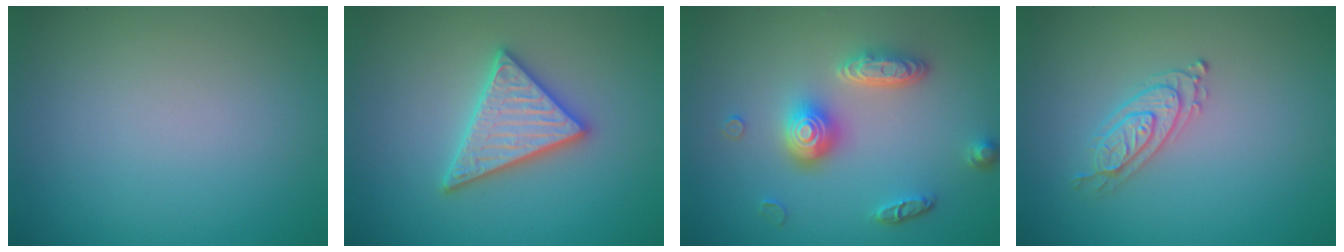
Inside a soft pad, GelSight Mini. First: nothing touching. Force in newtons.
{"total": 4.7, "press": 4.7, "slide": 0.6}
{"total": 4.5, "press": 3.6, "slide": 2.6}
{"total": 2.1, "press": 2.1, "slide": 0.4}